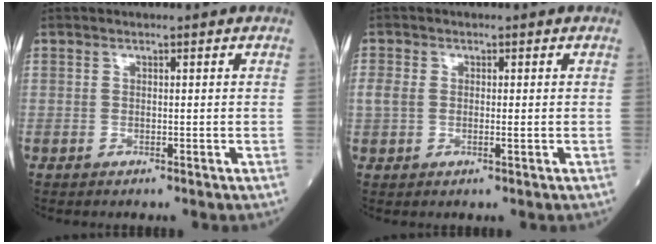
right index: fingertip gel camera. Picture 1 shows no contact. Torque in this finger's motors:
{"motor_torque": [0.30, -0.01, 0.16, 0.04]}